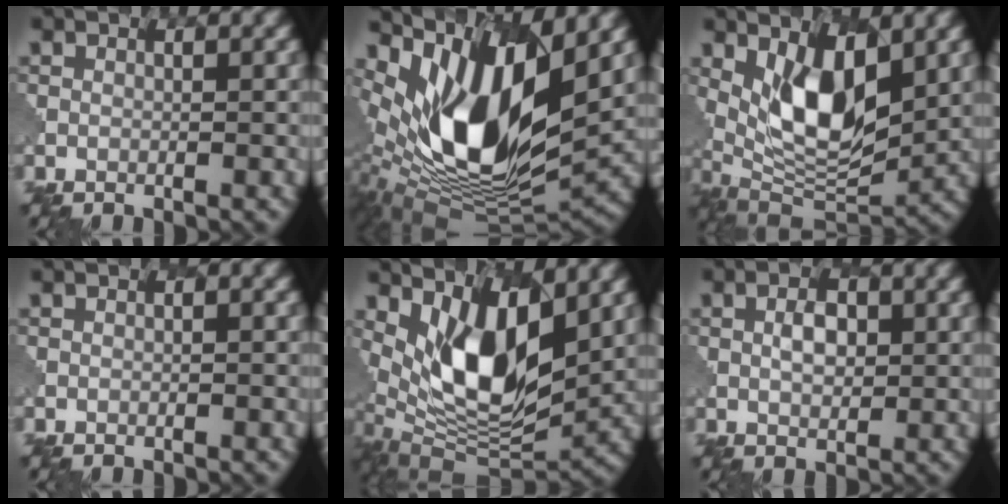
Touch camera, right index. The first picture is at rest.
{"total": 13.9, "force": [4.3, 6.7, 11.4], "torque": [-0.227, -0.018, 0.079]}
{"total": 8.6, "force": [2.4, 4.1, 7.2], "torque": [-0.130, -0.015, 0.046]}
{"total": 0.5, "force": [-0.2, 0.2, 0.5], "torque": [-0.007, 0.001, -0.001]}
{"total": 10.9, "force": [3.1, 5.0, 9.2], "torque": [-0.166, -0.020, 0.061]}
{"total": 2.3, "force": [0.6, 1.4, 1.7], "torque": [-0.031, 0.001, 0.012]}